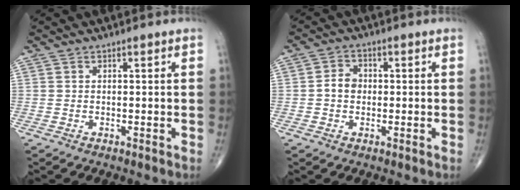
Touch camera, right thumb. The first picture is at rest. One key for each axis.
{"total": 3.5, "fx": -0.3, "fy": 2.9, "fz": 2.1, "tx": -0.027, "ty": 0.012, "tz": -0.012}